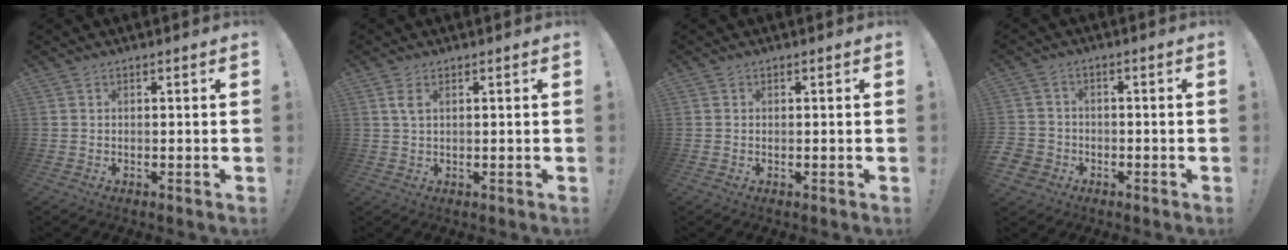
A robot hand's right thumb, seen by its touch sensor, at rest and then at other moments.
{"total": 3.0, "force": [1.2, 1.2, 2.5], "torque": [-0.049, 0.002, 0.020]}
{"total": 0.0}
{"total": 4.8, "force": [-2.2, 4.0, 1.5], "torque": [-0.040, 0.017, -0.040]}